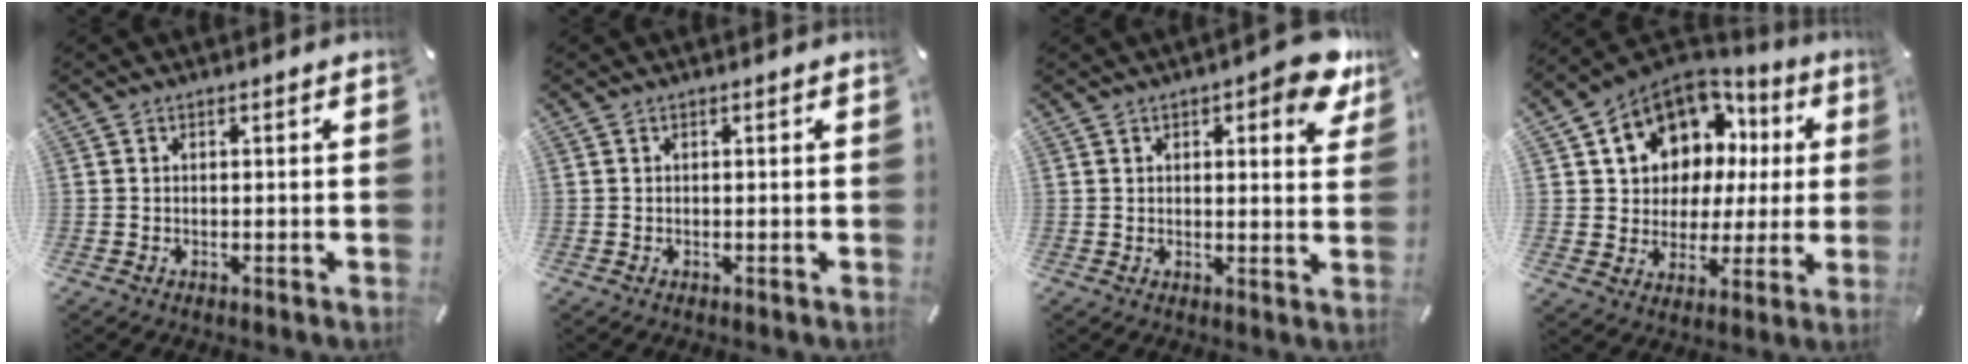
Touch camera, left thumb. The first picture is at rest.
{"total": 0.0}
{"total": 8.3, "force": [4.4, 3.6, 6.1], "torque": [-0.067, -0.021, 0.070]}
{"total": 11.9, "force": [6.0, 9.7, 3.4], "torque": [-0.082, -0.043, 0.117]}